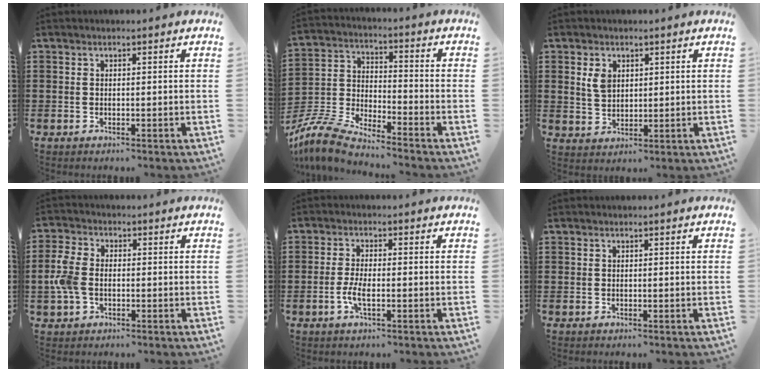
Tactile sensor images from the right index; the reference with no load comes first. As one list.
[{"total": 7.9, "force": [-7.4, 0.5, 2.5], "torque": [-0.073, -0.002, -0.154]}, {"total": 3.6, "force": [1.4, 2.5, 2.1], "torque": [-0.050, 0.008, 0.026]}, {"total": 5.0, "force": [-0.8, 3.3, 3.7], "torque": [-0.105, -0.004, -0.024]}, {"total": 3.3, "force": [-1.0, 0.8, 3.0], "torque": [-0.066, -0.007, -0.022]}, {"total": 0.0}]